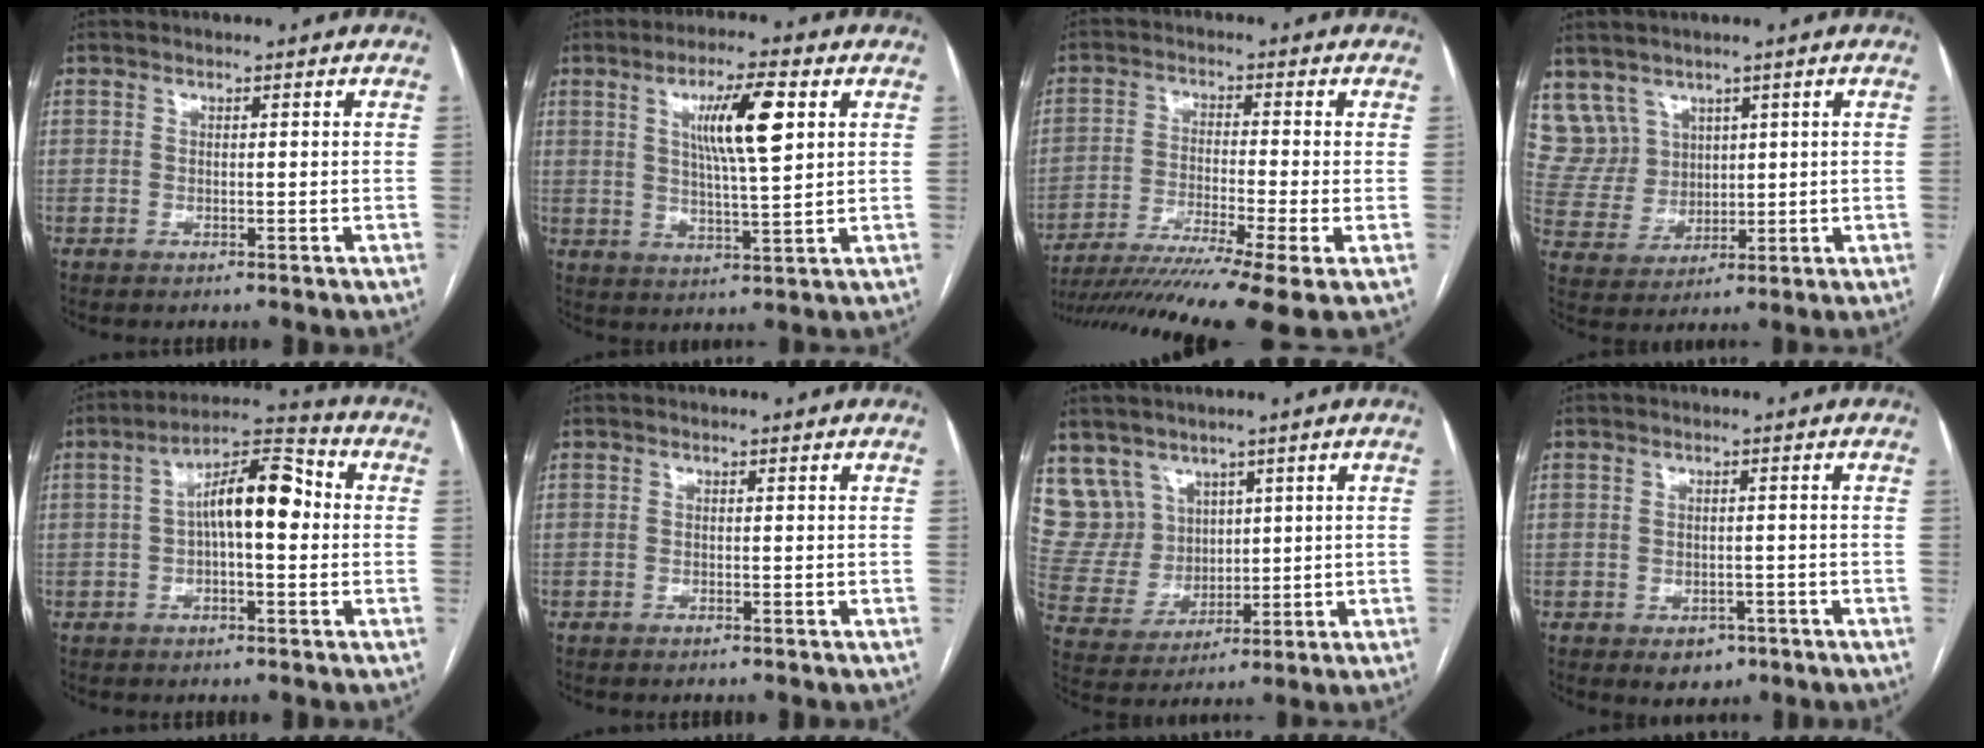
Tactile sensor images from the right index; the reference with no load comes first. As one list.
[{"total": 9.7, "force": [3.2, 1.1, 9.1], "torque": [-0.157, 0.003, 0.055]}, {"total": 14.6, "force": [-10.9, -1.1, 9.6], "torque": [-0.153, -0.030, -0.180]}, {"total": 7.2, "force": [4.5, 5.6, 0.1], "torque": [-0.014, 0.023, 0.109]}, {"total": 10.6, "force": [0.7, 3.3, 10.0], "torque": [-0.172, 0.037, 0.006]}, {"total": 0.0}, {"total": 8.6, "force": [5.5, 6.7, 0.4], "torque": [-0.020, 0.032, 0.127]}, {"total": 3.4, "force": [-1.7, 2.5, 1.5], "torque": [-0.012, 0.003, -0.012]}]